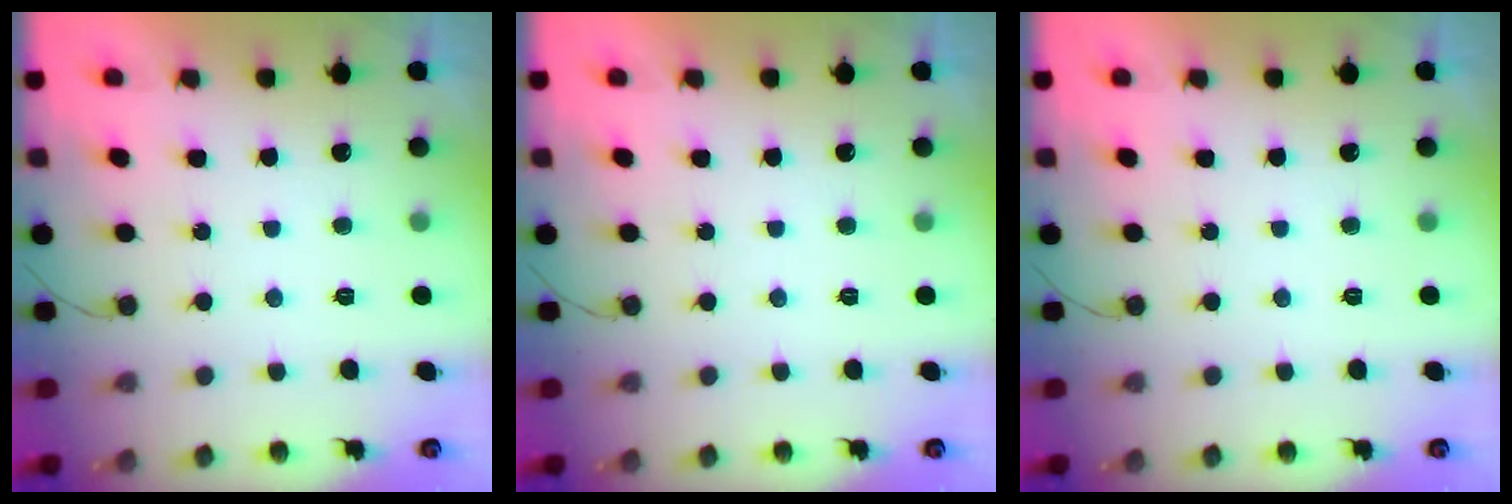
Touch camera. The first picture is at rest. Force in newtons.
{"total": 0.0}
{"total": 0.0}